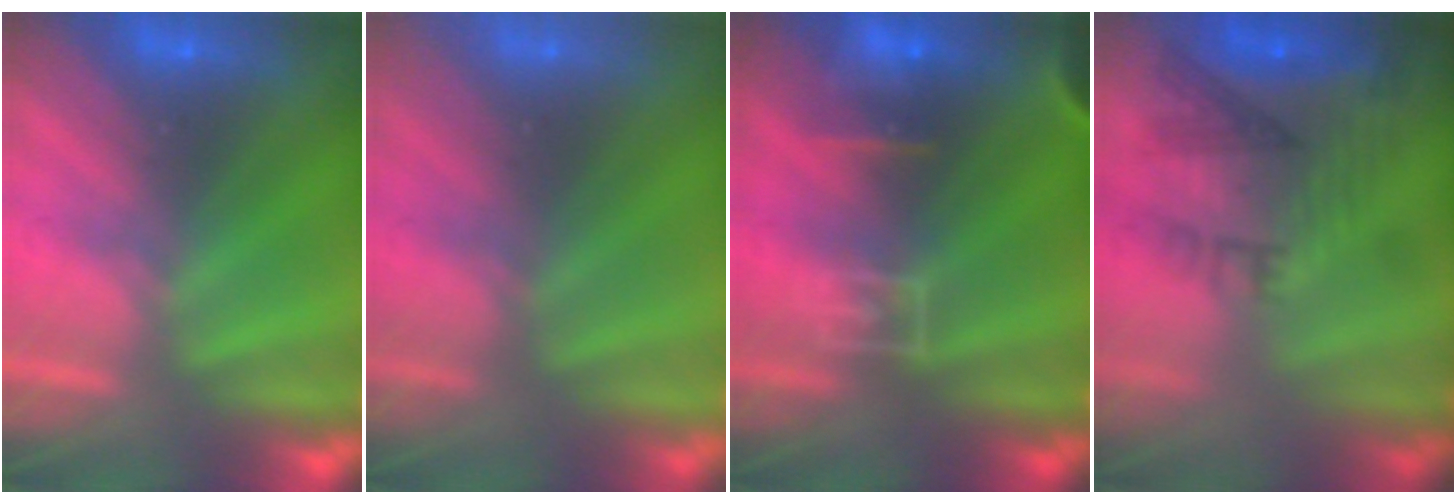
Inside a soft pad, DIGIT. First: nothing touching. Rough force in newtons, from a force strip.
{"total": 3.0}
{"total": 7.3}
{"total": 8.0}